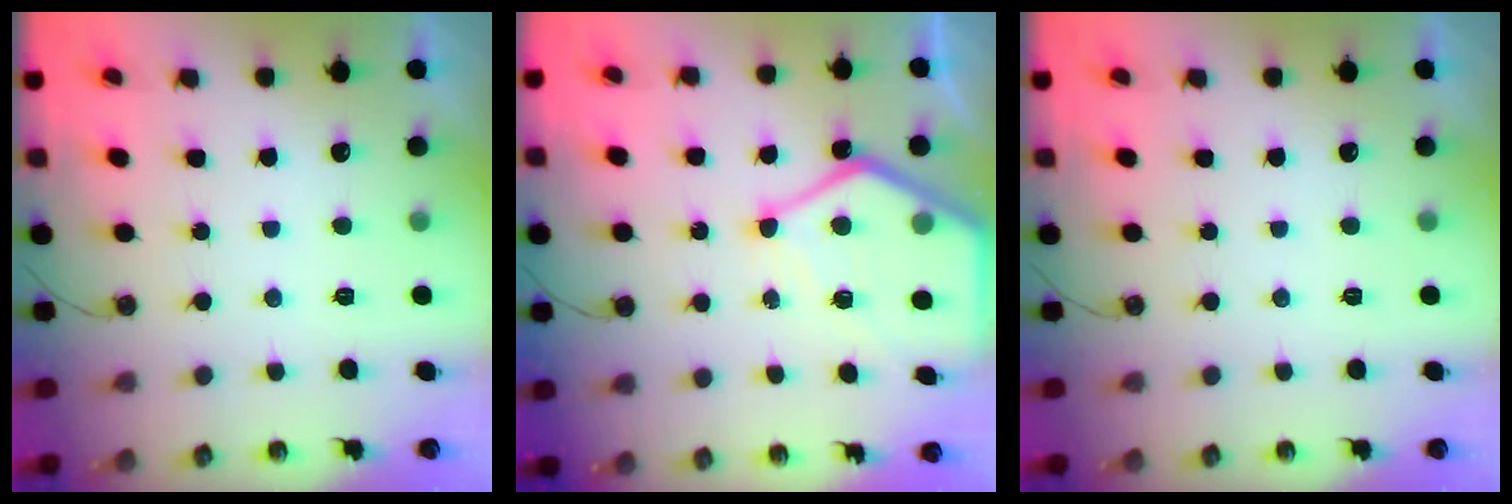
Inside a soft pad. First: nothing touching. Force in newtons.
{"total": 13.3, "press": 13.3, "slide": 0.7}
{"total": 0.0}